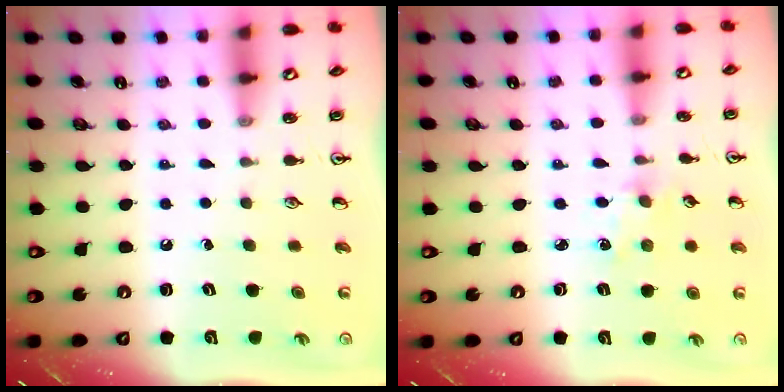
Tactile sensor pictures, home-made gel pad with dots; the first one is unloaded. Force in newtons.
{"total": 2.3, "press": 2.3, "slide": 0.4}